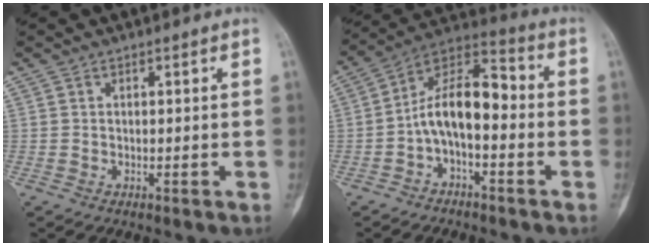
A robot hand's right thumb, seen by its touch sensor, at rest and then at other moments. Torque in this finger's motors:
{"motor_torque": [0.20, 0.19, 1.02, -0.73, 0.08]}